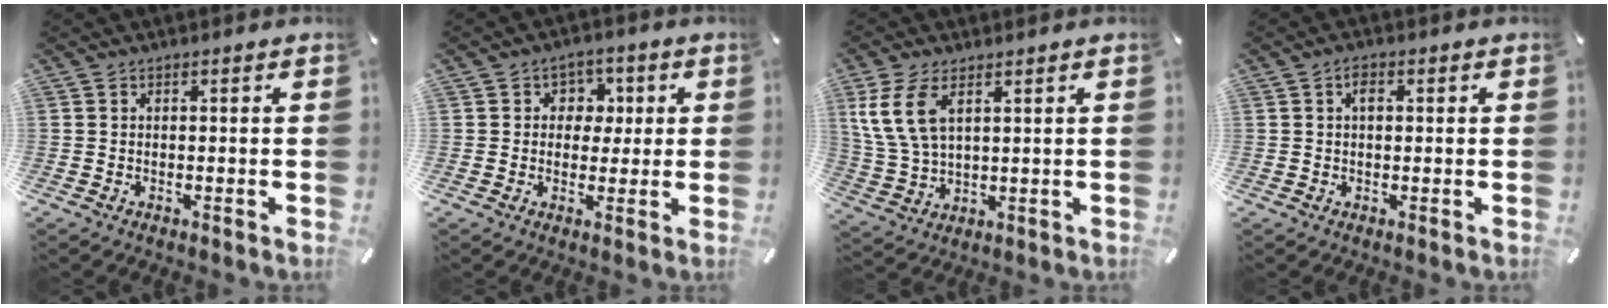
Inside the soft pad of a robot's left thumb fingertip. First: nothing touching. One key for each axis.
{"total": 5.5, "fx": 0.6, "fy": 5.1, "fz": 2.0, "tx": -0.021, "ty": 0.005, "tz": 0.004}
{"total": 9.7, "fx": 4.5, "fy": 5.5, "fz": 6.7, "tx": -0.166, "ty": -0.009, "tz": 0.083}
{"total": 2.1, "fx": 0.6, "fy": 1.3, "fz": 1.6, "tx": -0.025, "ty": 0.004, "tz": 0.007}